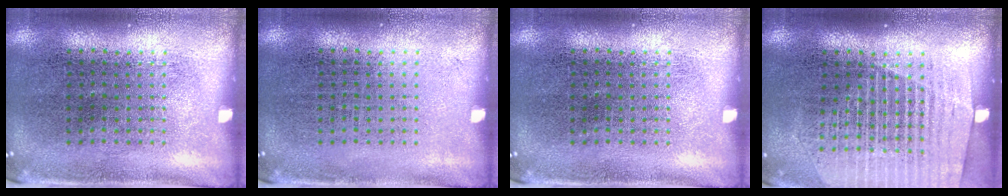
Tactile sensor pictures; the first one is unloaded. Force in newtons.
{"total": 0.0}
{"total": 0.0}
{"total": 1.4, "press": 1.3, "slide": 0.5}